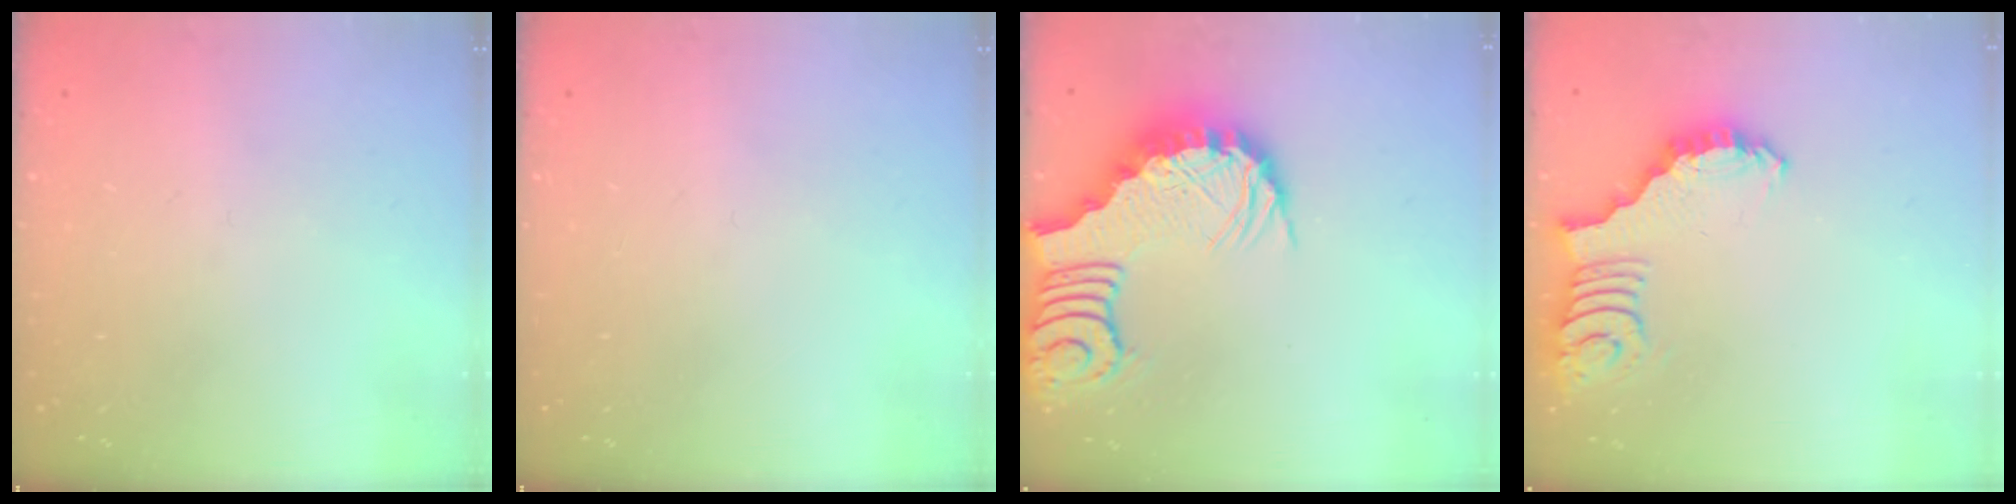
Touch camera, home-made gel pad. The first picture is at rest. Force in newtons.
{"total": 0.0}
{"total": 3.8, "press": 3.7, "slide": 0.7}
{"total": 2.6, "press": 2.5, "slide": 0.5}